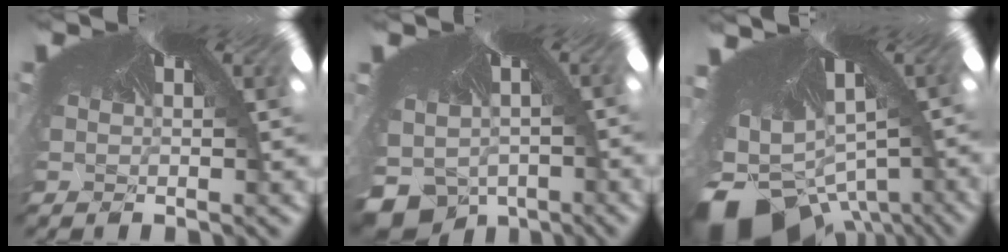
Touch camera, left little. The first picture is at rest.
{"total": 6.4, "force": [-5.7, 2.7, 0.6], "torque": [-0.026, -0.069, -0.052]}
{"total": 8.7, "force": [-8.1, 2.8, 1.1], "torque": [-0.052, -0.118, -0.089]}